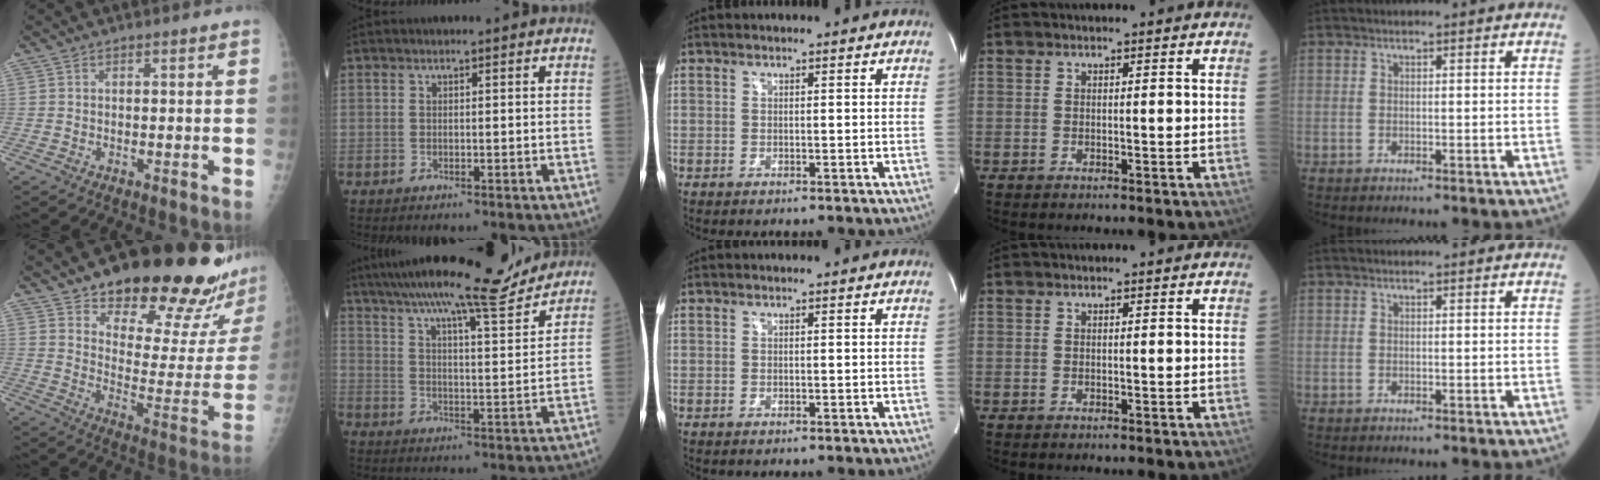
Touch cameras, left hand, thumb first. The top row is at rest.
{"thumb": {"total": 26.2, "force": [19.5, 8.2, 15.5], "torque": [-0.175, -0.101, 0.265]}, "index": {"total": 16.9, "force": [15.3, 0.4, 7.4], "torque": [-0.123, -0.013, 0.226]}}